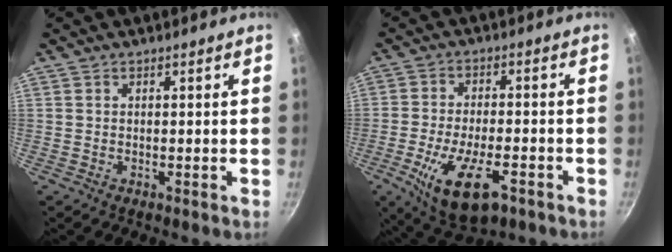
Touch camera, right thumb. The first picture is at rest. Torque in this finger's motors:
{"motor_torque": [-0.06, 0.58, 0.14, -0.11, 0.31]}